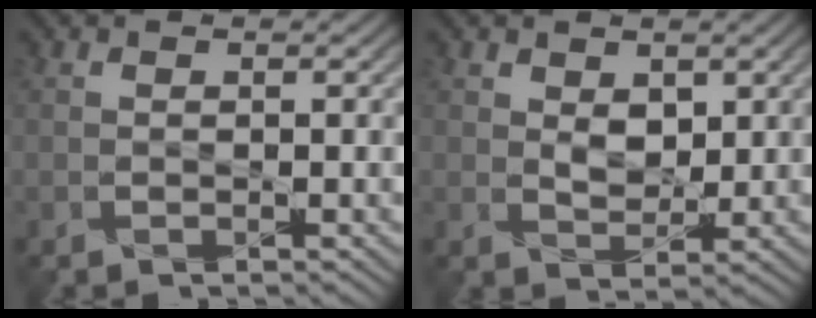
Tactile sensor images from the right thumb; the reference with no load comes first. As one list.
[{"total": 2.5, "force": [1.3, 1.6, 1.4], "torque": [-0.031, -0.005, 0.024]}]